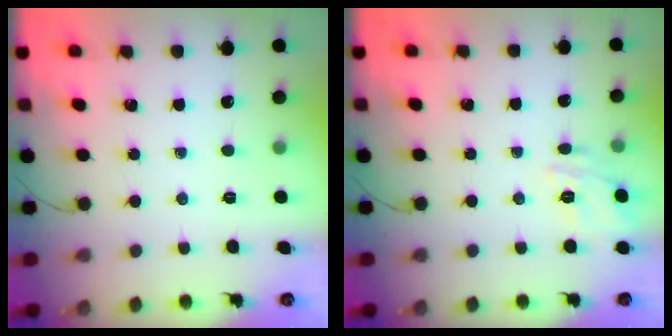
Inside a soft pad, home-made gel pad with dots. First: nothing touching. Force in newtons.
{"total": 11.0, "press": 11.0, "slide": 1.4}